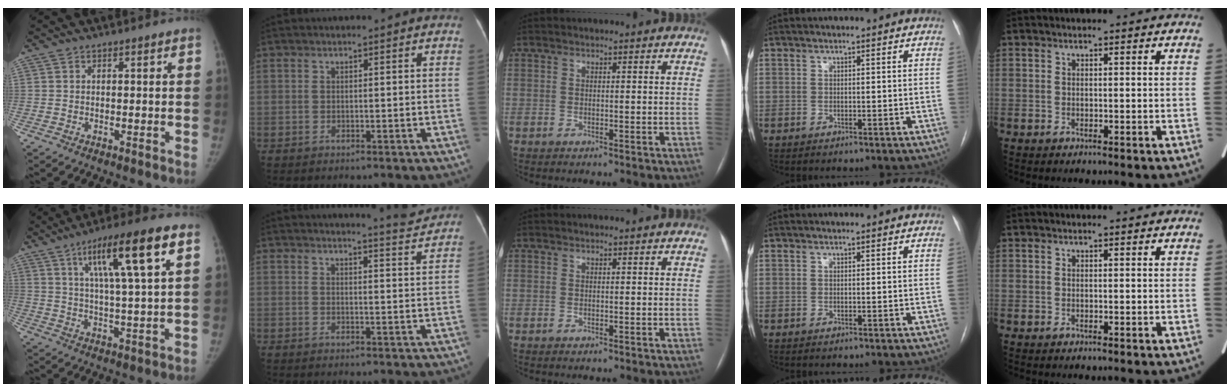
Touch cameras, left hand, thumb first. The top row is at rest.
{"thumb": {"total": 15.3, "force": [6.8, 2.0, 13.6], "torque": [-0.225, -0.010, 0.113]}, "index": {"total": 4.4, "force": [4.3, -0.9, 0.2], "torque": [-0.014, -0.022, 0.049]}}